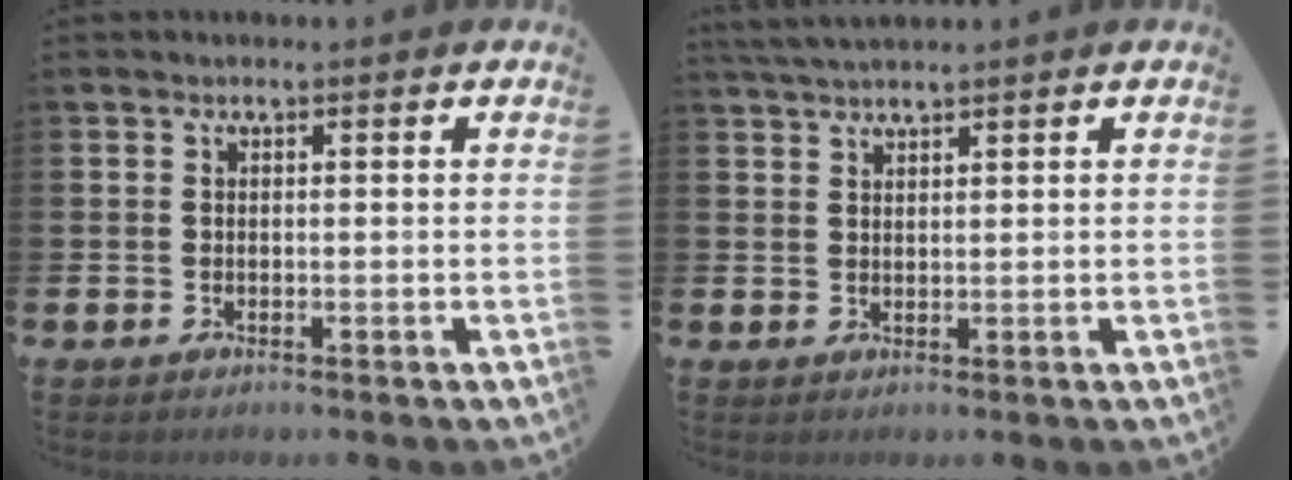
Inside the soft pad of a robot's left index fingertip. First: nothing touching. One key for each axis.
{"total": 2.6, "fx": 2.5, "fy": 0.1, "fz": 0.8, "tx": -0.026, "ty": -0.001, "tz": 0.048}